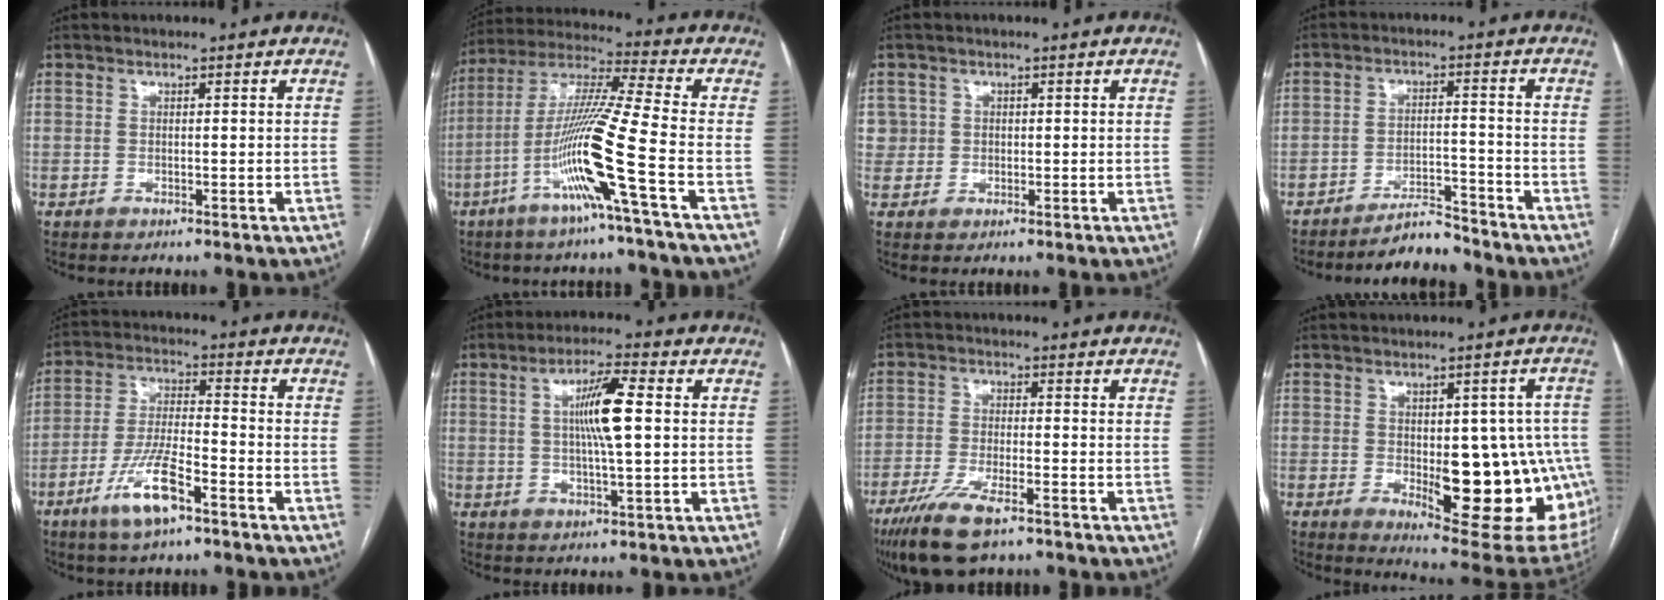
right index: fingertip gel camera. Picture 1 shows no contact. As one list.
[{"total": 14.6, "force": [-5.7, -2.1, 13.3], "torque": [-0.264, -0.008, -0.115]}, {"total": 2.8, "force": [0.6, 2.8, -0.2], "torque": [0.021, 0.010, 0.009]}, {"total": 5.4, "force": [-5.2, 1.0, 1.0], "torque": [-0.015, -0.001, -0.087]}, {"total": 9.4, "force": [-5.4, 1.7, 7.5], "torque": [-0.155, -0.009, -0.101]}, {"total": 8.1, "force": [1.1, 0.6, 8.0], "torque": [-0.146, 0.004, 0.018]}, {"total": 9.8, "force": [-6.6, 2.5, 6.8], "torque": [-0.129, -0.021, -0.113]}, {"total": 19.9, "force": [-3.2, 7.4, 18.2], "torque": [-0.153, 0.014, -0.013]}]